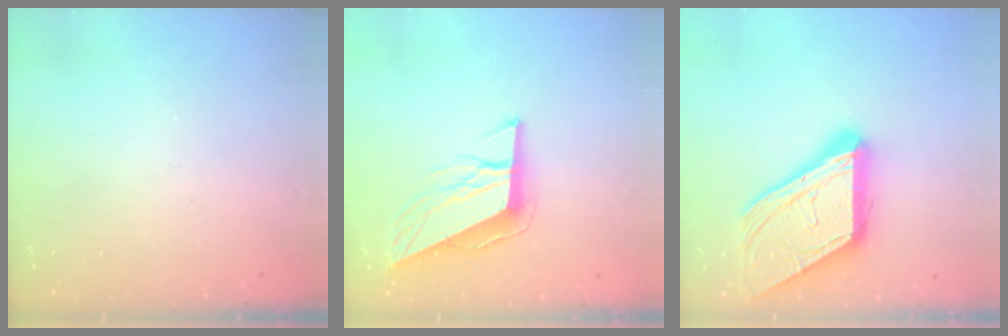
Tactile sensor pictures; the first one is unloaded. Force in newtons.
{"total": 10.5, "press": 10.3, "slide": 1.7}
{"total": 20.1, "press": 20.1, "slide": 1.8}